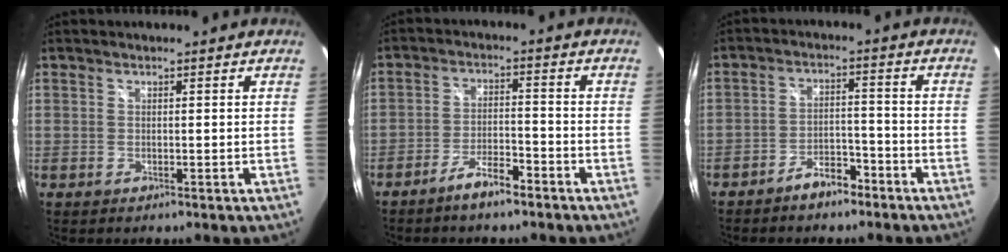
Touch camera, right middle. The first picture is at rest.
{"total": 5.7, "force": [-4.5, 1.3, 3.3], "torque": [-0.078, 0.002, -0.076]}
{"total": 5.7, "force": [-4.5, 2.4, 2.5], "torque": [-0.057, 0.015, -0.065]}